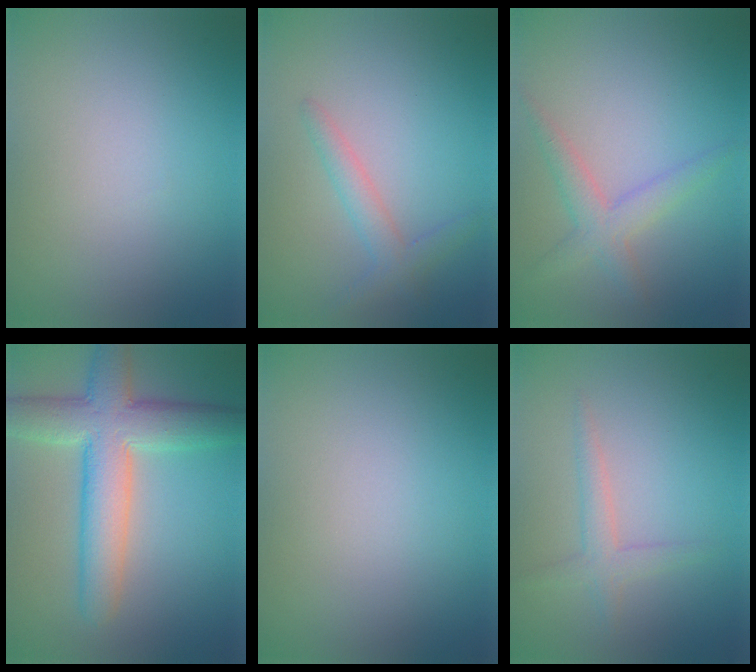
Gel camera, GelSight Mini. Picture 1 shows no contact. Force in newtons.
{"total": 2.2, "press": 2.2, "slide": 0.1}
{"total": 2.7, "press": 2.7, "slide": 0.1}
{"total": 7.8, "press": 7.8, "slide": 0.5}
{"total": 0.0}
{"total": 2.0, "press": 2.0, "slide": 0.1}